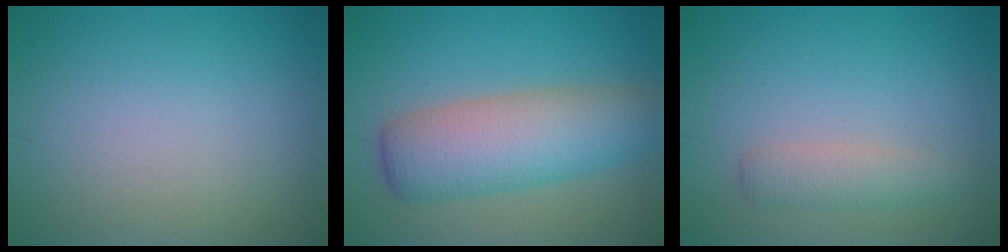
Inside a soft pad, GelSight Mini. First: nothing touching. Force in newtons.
{"total": 7.1, "press": 7.1, "slide": 0.3}
{"total": 2.0, "press": 2.0, "slide": 0.2}